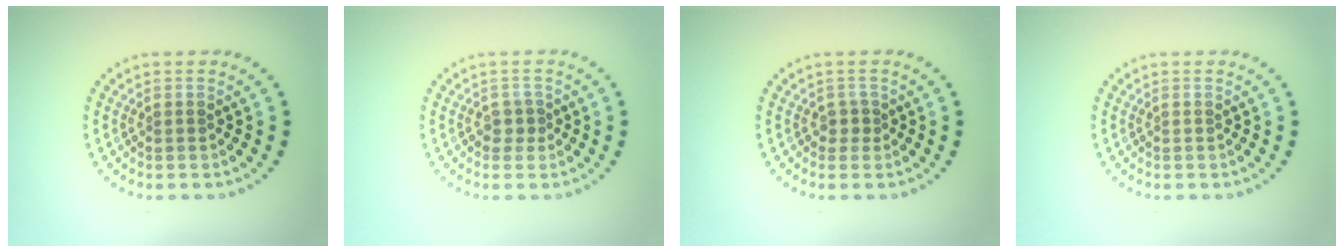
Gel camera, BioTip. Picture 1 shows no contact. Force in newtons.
{"total": 1.0, "press": 0.8, "slide": 0.7}
{"total": 1.1, "press": 0.9, "slide": 0.6}
{"total": 0.0}